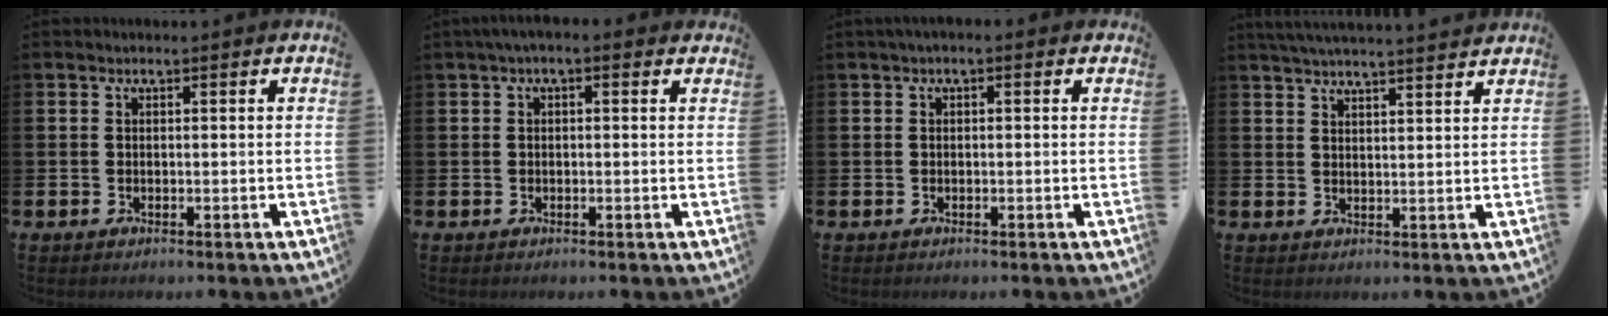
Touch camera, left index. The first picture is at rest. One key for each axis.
{"total": 0.9, "fx": 0.1, "fy": 0.4, "fz": 0.9, "tx": -0.014, "ty": 0.006, "tz": -0.001}
{"total": 0.7, "fx": -0.2, "fy": 0.3, "fz": 0.6, "tx": -0.009, "ty": 0.004, "tz": -0.007}
{"total": 4.0, "fx": 4.0, "fy": -0.4, "fz": 0.7, "tx": -0.021, "ty": -0.017, "tz": 0.072}